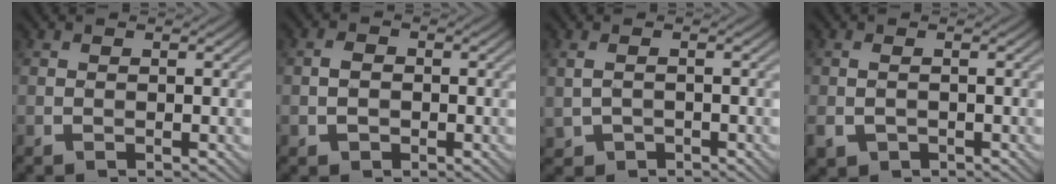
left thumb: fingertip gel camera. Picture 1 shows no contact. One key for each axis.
{"total": 1.9, "fx": -0.5, "fy": 1.5, "fz": 1.1, "tx": -0.024, "ty": 0.001, "tz": -0.013}
{"total": 2.0, "fx": -0.4, "fy": 1.5, "fz": 1.4, "tx": -0.038, "ty": -0.003, "tz": -0.003}
{"total": 2.5, "fx": -0.8, "fy": 1.7, "fz": 1.6, "tx": -0.048, "ty": -0.006, "tz": -0.016}